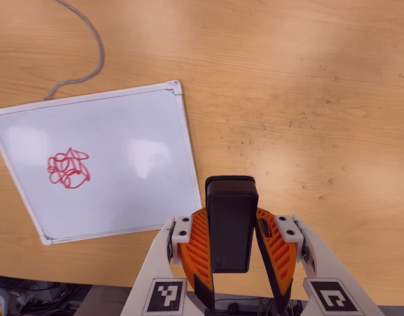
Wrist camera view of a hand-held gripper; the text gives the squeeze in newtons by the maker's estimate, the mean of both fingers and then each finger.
{"total": 5.9, "left": 5.0, "right": 6.8}